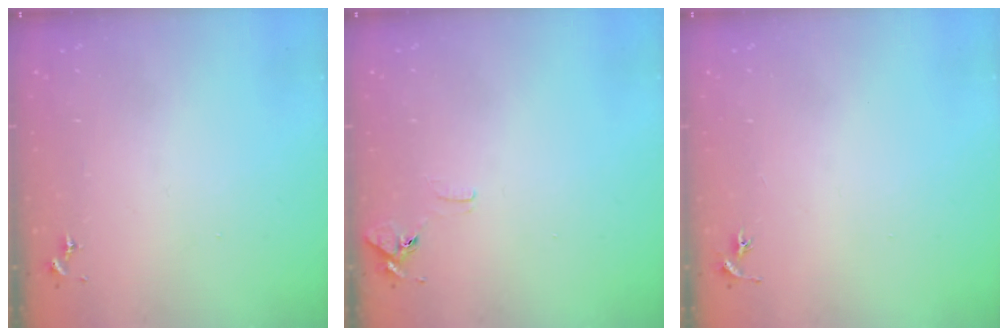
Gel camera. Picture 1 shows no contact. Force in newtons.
{"total": 6.2, "press": 6.1, "slide": 0.6}
{"total": 3.0, "press": 3.0, "slide": 0.3}